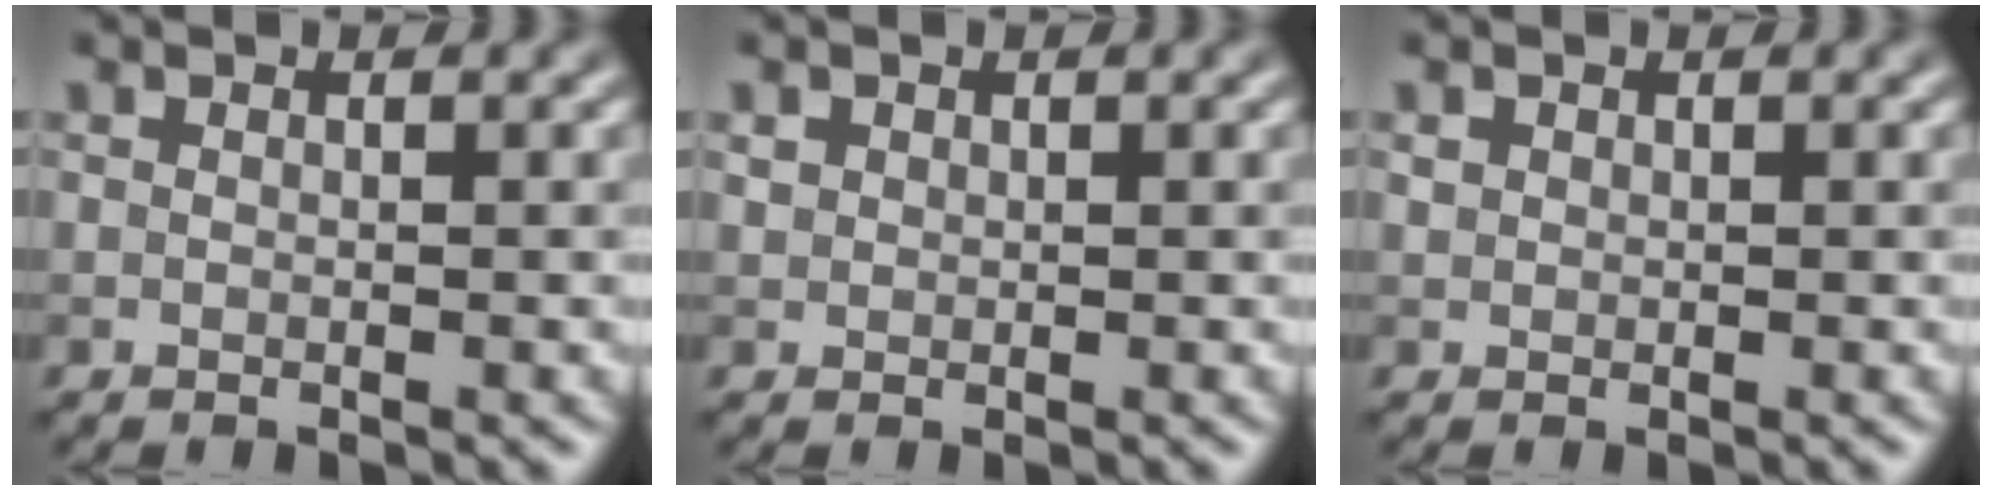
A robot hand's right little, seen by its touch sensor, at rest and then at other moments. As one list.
[{"total": 0.7, "force": [0.3, 0.7, 0.1], "torque": [0.001, -0.002, 0.007]}, {"total": 0.6, "force": [0.2, 0.5, 0.1], "torque": [0.000, -0.002, 0.005]}]